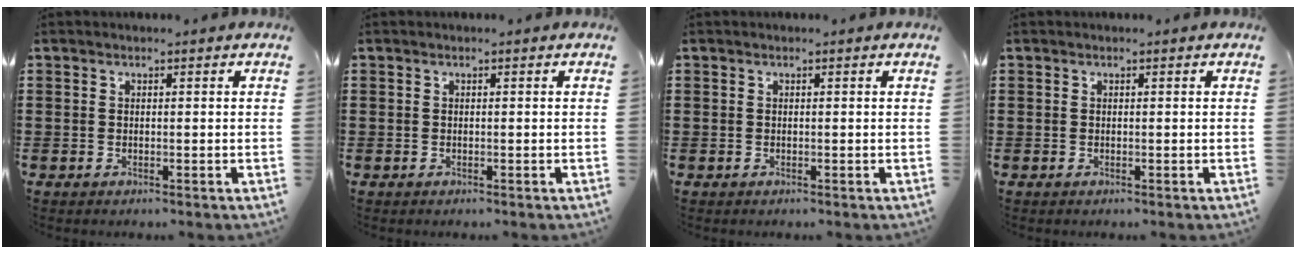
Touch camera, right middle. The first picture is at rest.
{"total": 0.0}
{"total": 0.0}
{"total": 0.0}